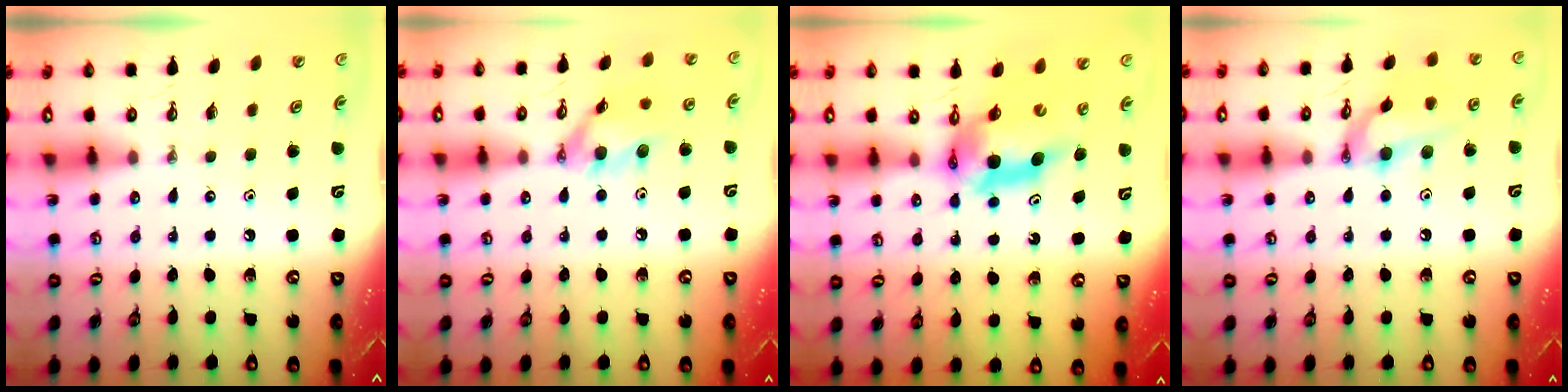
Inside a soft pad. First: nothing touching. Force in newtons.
{"total": 13.1, "press": 13.0, "slide": 1.7}
{"total": 10.6, "press": 10.6, "slide": 1.1}
{"total": 14.2, "press": 13.4, "slide": 4.6}